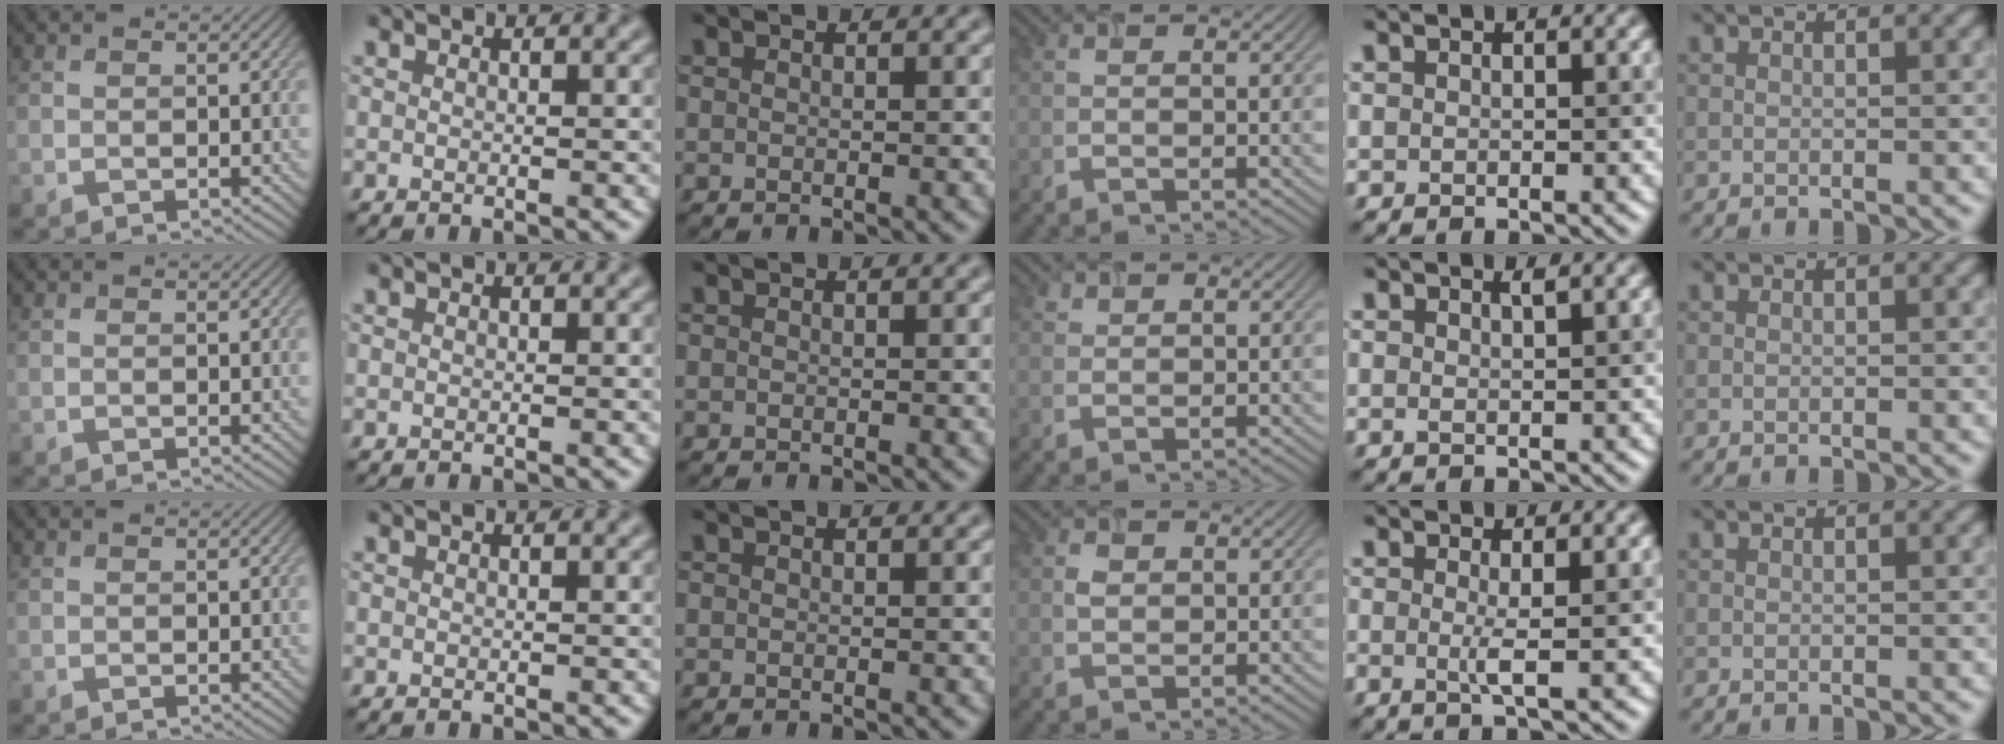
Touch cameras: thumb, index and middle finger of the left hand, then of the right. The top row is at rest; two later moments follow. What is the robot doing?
{"motion": "insert", "object": "airpods case & airpods"}